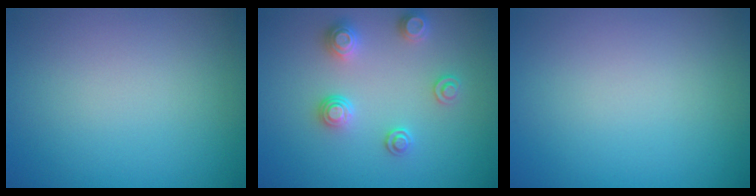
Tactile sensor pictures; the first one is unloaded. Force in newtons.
{"total": 2.6, "press": 2.6, "slide": 0.5}
{"total": 0.0}